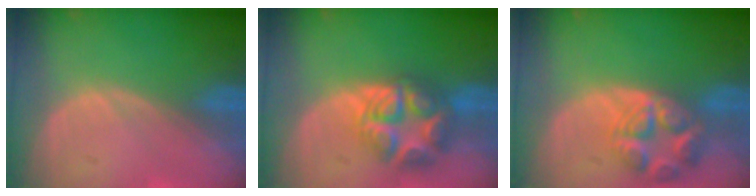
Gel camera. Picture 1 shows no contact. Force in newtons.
{"total": 8.0, "press": 8.0, "slide": 0.5}
{"total": 7.8, "press": 7.0, "slide": 3.6}